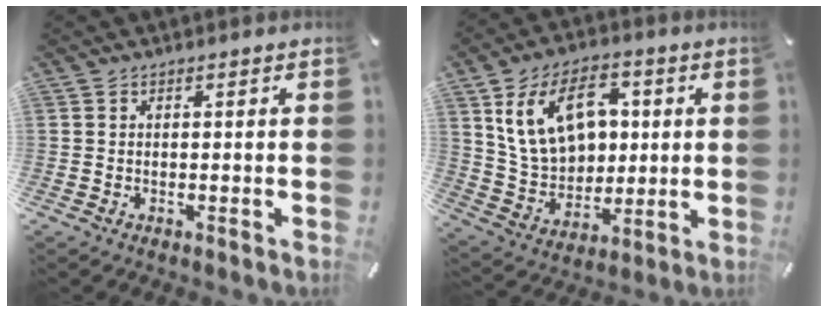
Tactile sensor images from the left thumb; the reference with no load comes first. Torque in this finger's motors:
{"motor_torque": [2.50, 2.50, 1.55, -1.22, 0.47]}